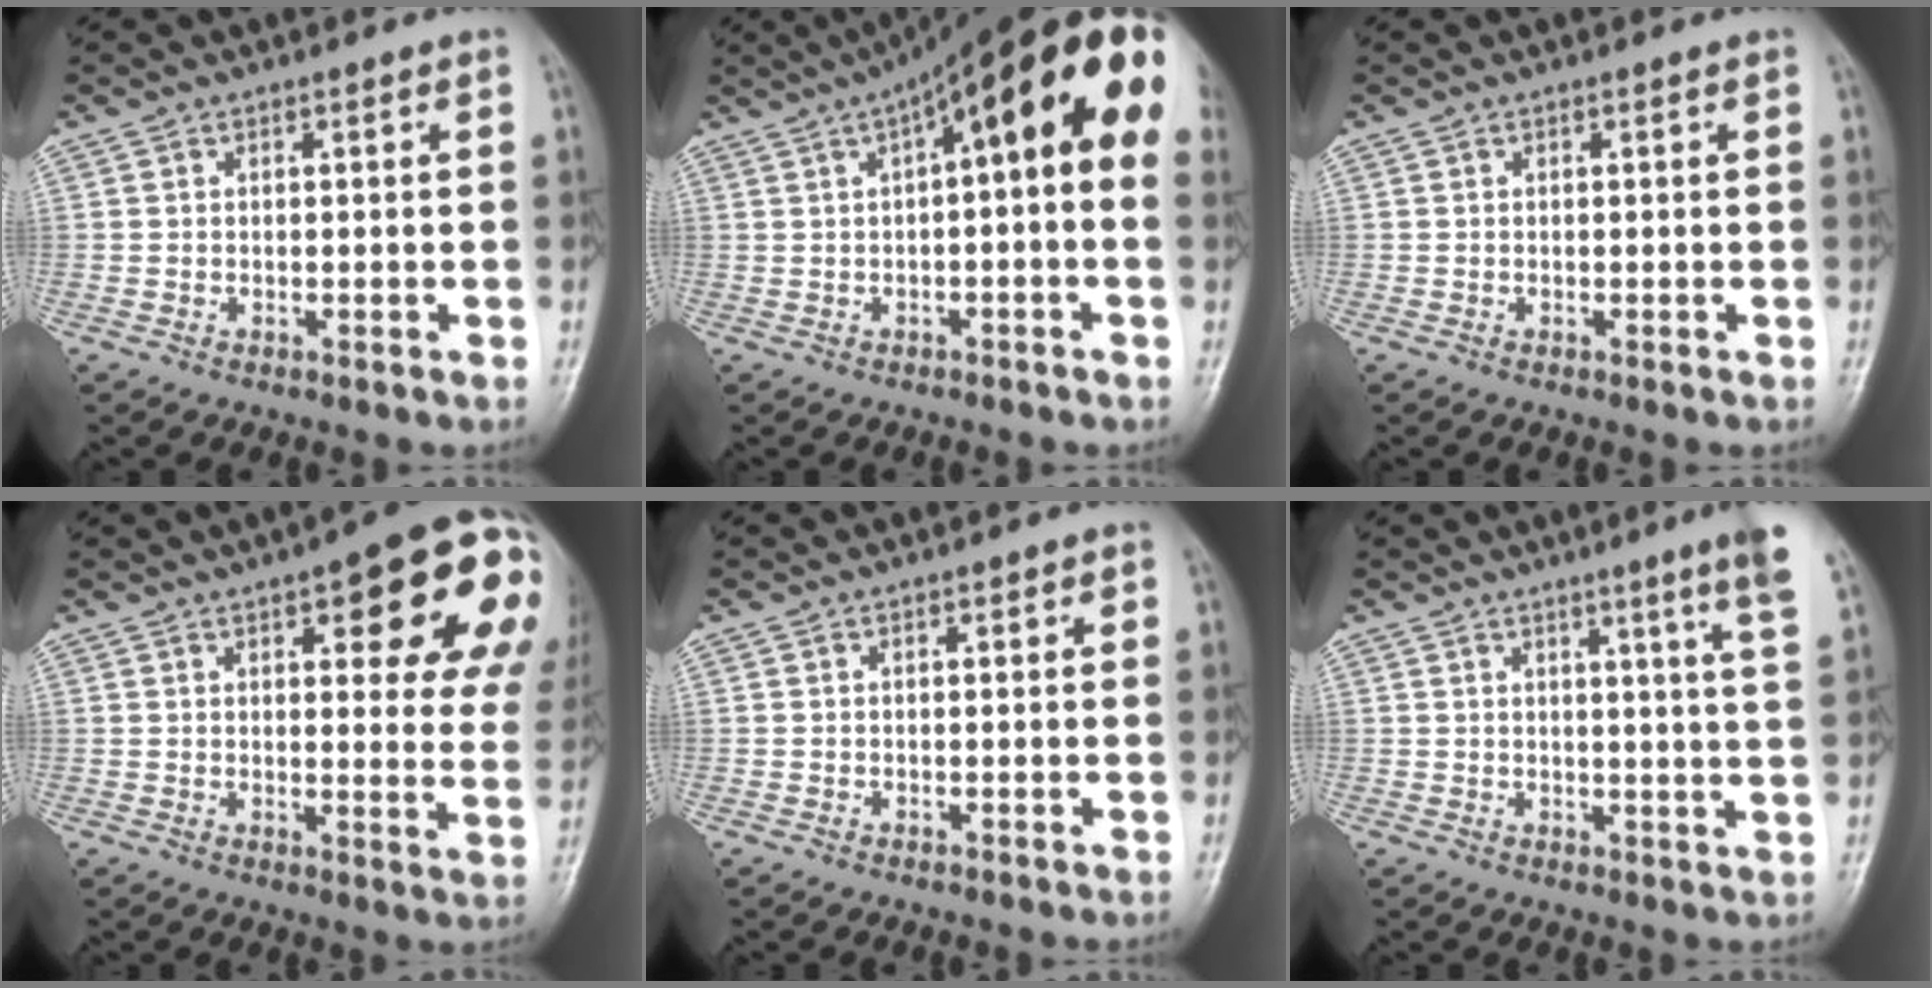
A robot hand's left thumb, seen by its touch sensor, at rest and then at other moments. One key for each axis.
{"total": 18.6, "fx": 4.4, "fy": 5.4, "fz": 17.2, "tx": -0.236, "ty": 0.047, "tz": 0.053}
{"total": 0.0}
{"total": 20.9, "fx": 8.6, "fy": 6.7, "fz": 17.9, "tx": -0.185, "ty": -0.018, "tz": 0.102}
{"total": 0.0}
{"total": 8.1, "fx": 5.1, "fy": -0.6, "fz": 6.2, "tx": -0.078, "ty": -0.027, "tz": 0.058}